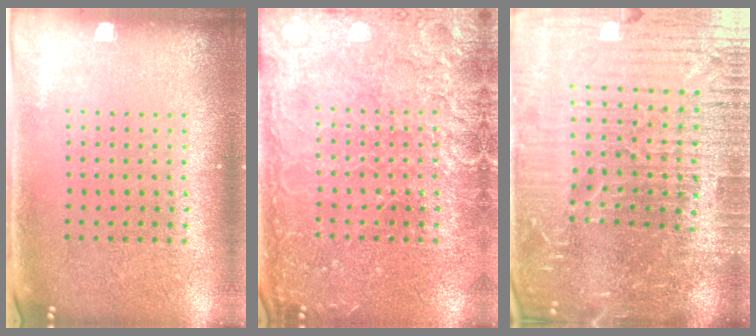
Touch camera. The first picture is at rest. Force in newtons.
{"total": 5.4, "press": 5.4, "slide": 0.7}
{"total": 7.0, "press": 6.1, "slide": 3.4}